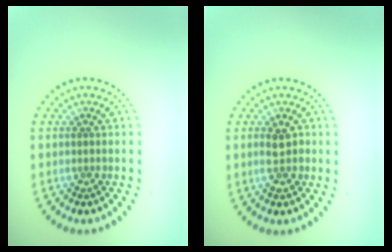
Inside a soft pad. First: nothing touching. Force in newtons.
{"total": 2.0, "press": 2.0, "slide": 0.2}